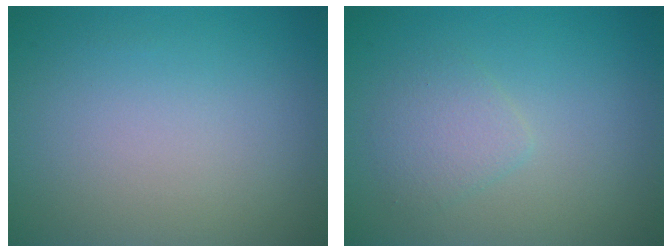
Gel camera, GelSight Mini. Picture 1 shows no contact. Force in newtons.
{"total": 1.9, "press": 1.9, "slide": 0.1}